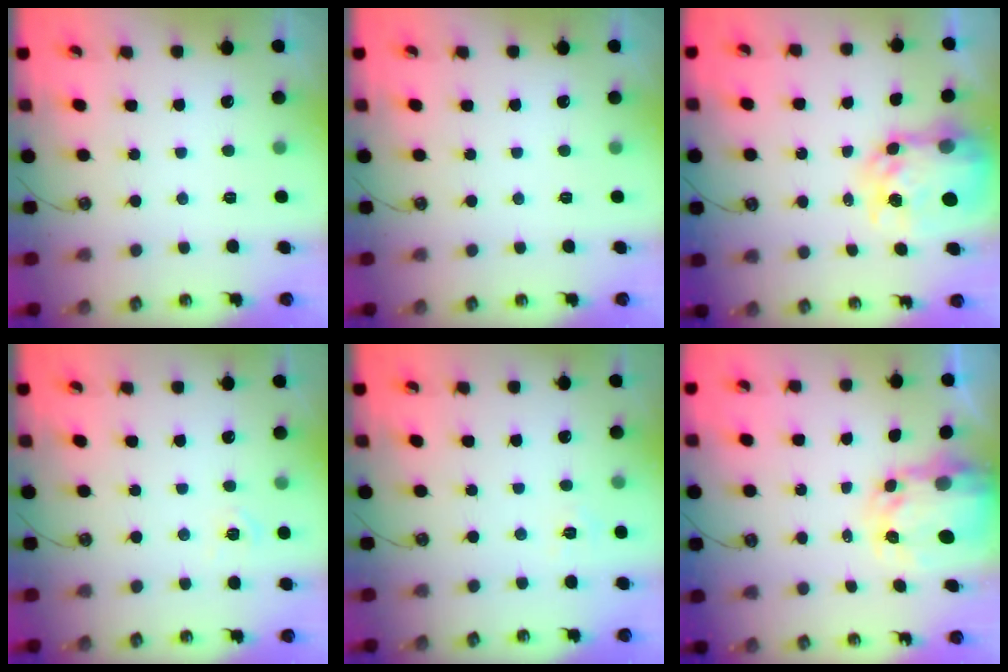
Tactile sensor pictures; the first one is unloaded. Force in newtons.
{"total": 0.0}
{"total": 8.5, "press": 8.5, "slide": 0.7}
{"total": 4.9, "press": 4.9, "slide": 0.4}
{"total": 3.5, "press": 3.5, "slide": 0.5}
{"total": 5.2, "press": 5.2, "slide": 0.4}